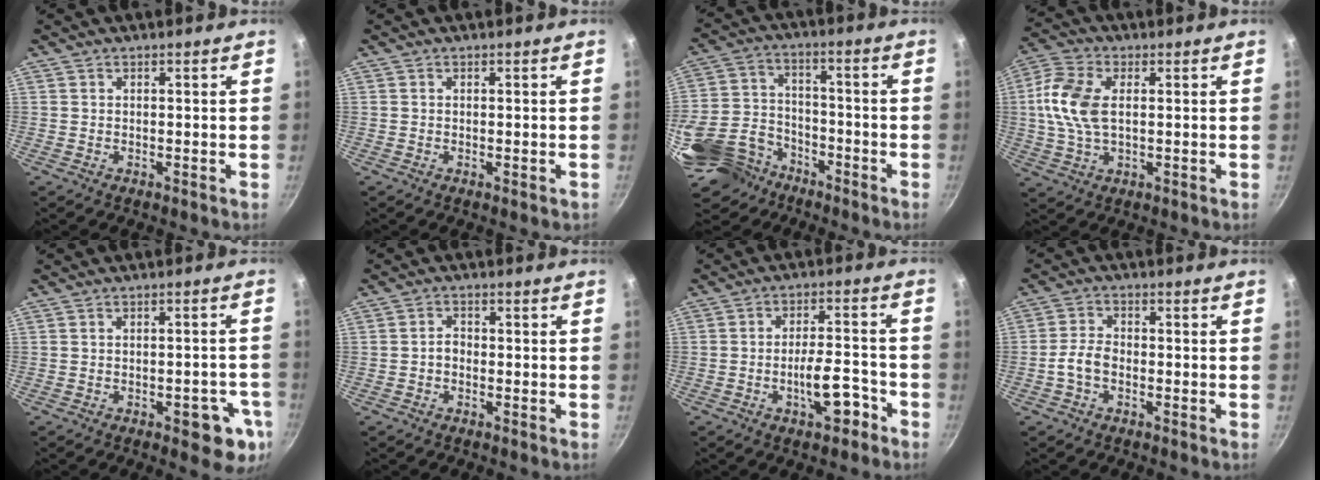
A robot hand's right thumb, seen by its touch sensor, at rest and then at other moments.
{"total": 0.6, "force": [-0.2, 0.1, 0.6], "torque": [-0.007, 0.000, -0.003]}
{"total": 17.5, "force": [-10.5, 11.8, 7.5], "torque": [-0.144, 0.048, -0.198]}
{"total": 10.9, "force": [1.1, 6.3, 8.8], "torque": [-0.182, 0.017, 0.012]}
{"total": 8.6, "force": [-3.4, 3.7, 7.0], "torque": [-0.054, 0.017, -0.036]}
{"total": 2.0, "force": [-0.7, 1.4, 1.2], "torque": [-0.016, 0.016, -0.015]}
{"total": 8.2, "force": [-4.1, 3.1, 6.4], "torque": [-0.082, 0.038, -0.058]}
{"total": 4.2, "force": [-1.6, 2.6, 2.9], "torque": [-0.057, 0.023, -0.037]}